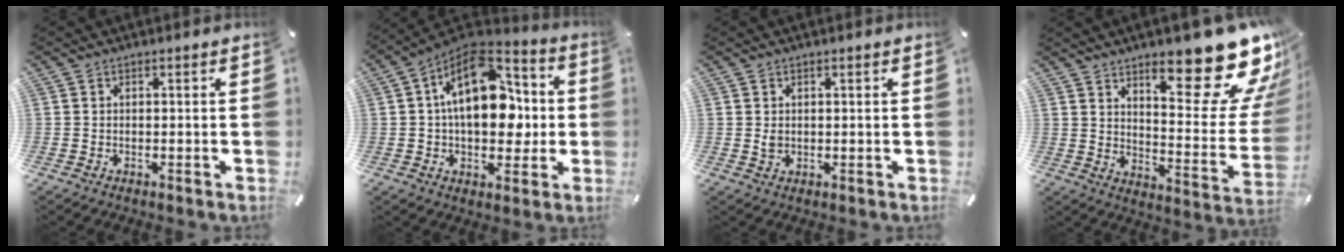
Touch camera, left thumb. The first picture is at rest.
{"total": 19.4, "force": [2.7, 12.5, 14.6], "torque": [-0.234, -0.014, 0.045]}
{"total": 1.5, "force": [0.5, 1.2, 0.7], "torque": [-0.008, -0.001, 0.007]}
{"total": 22.9, "force": [15.1, 7.8, 15.4], "torque": [-0.194, -0.124, 0.244]}